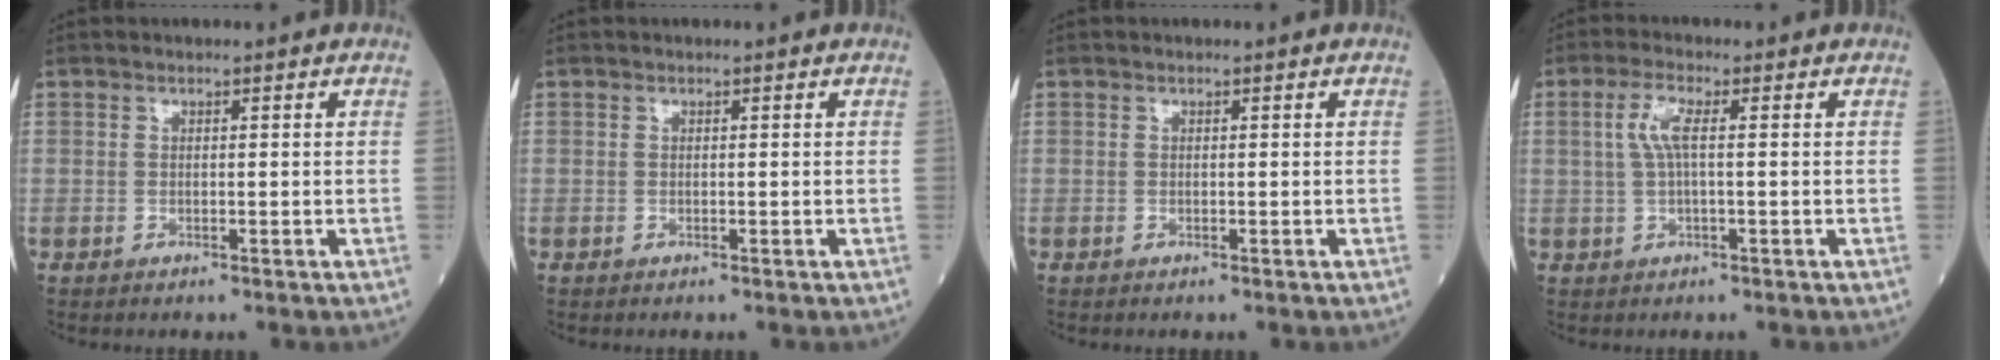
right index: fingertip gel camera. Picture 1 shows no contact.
{"total": 0.0}
{"total": 0.0}
{"total": 3.8, "force": [0.6, 0.7, 3.7], "torque": [-0.083, 0.011, 0.013]}